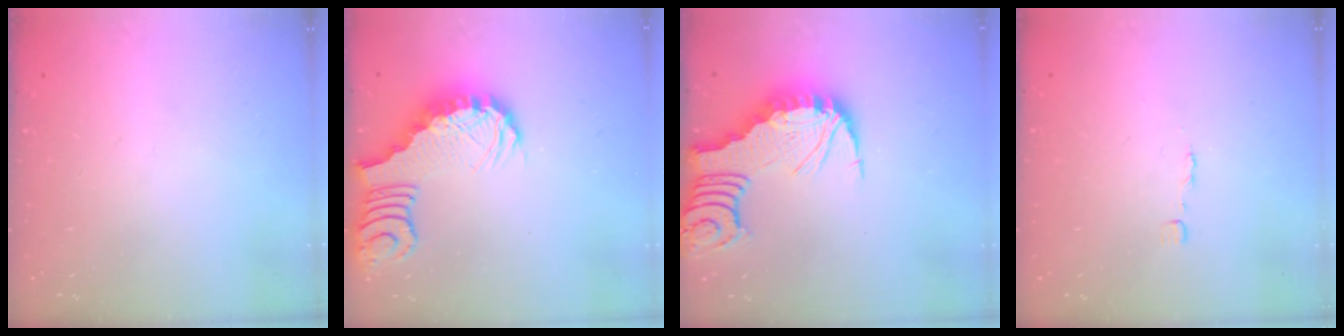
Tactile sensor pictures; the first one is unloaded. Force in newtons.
{"total": 2.6, "press": 2.5, "slide": 0.5}
{"total": 3.3, "press": 3.3, "slide": 0.4}
{"total": 1.8, "press": 1.8, "slide": 0.1}